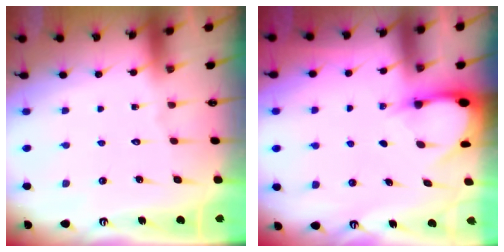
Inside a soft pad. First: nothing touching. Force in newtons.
{"total": 2.9, "press": 2.9, "slide": 0.3}